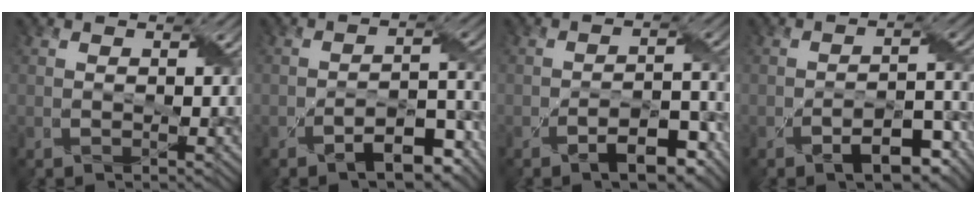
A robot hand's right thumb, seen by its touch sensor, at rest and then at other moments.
{"total": 7.3, "force": [-4.6, 2.9, 4.9], "torque": [-0.071, 0.001, -0.075]}
{"total": 6.3, "force": [-3.8, 2.5, 4.4], "torque": [-0.068, 0.002, -0.058]}
{"total": 7.4, "force": [-4.3, 3.2, 5.1], "torque": [-0.077, -0.003, -0.066]}